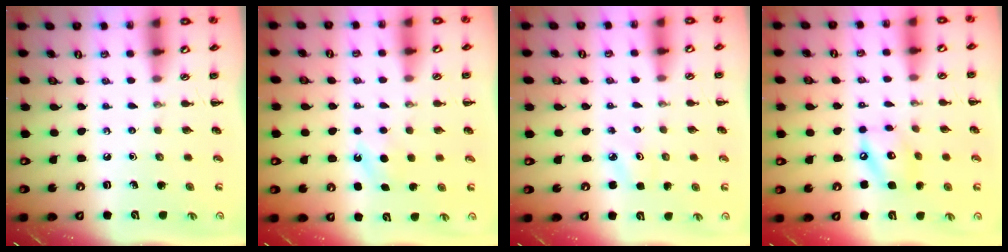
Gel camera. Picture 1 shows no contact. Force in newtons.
{"total": 4.5, "press": 4.2, "slide": 1.4}
{"total": 2.1, "press": 2.0, "slide": 0.6}
{"total": 9.9, "press": 9.8, "slide": 1.4}